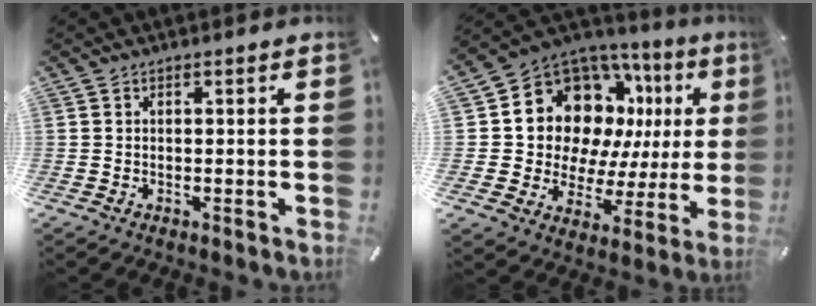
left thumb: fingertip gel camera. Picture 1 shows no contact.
{"total": 14.9, "force": [7.0, 11.2, 6.9], "torque": [-0.124, -0.065, 0.144]}